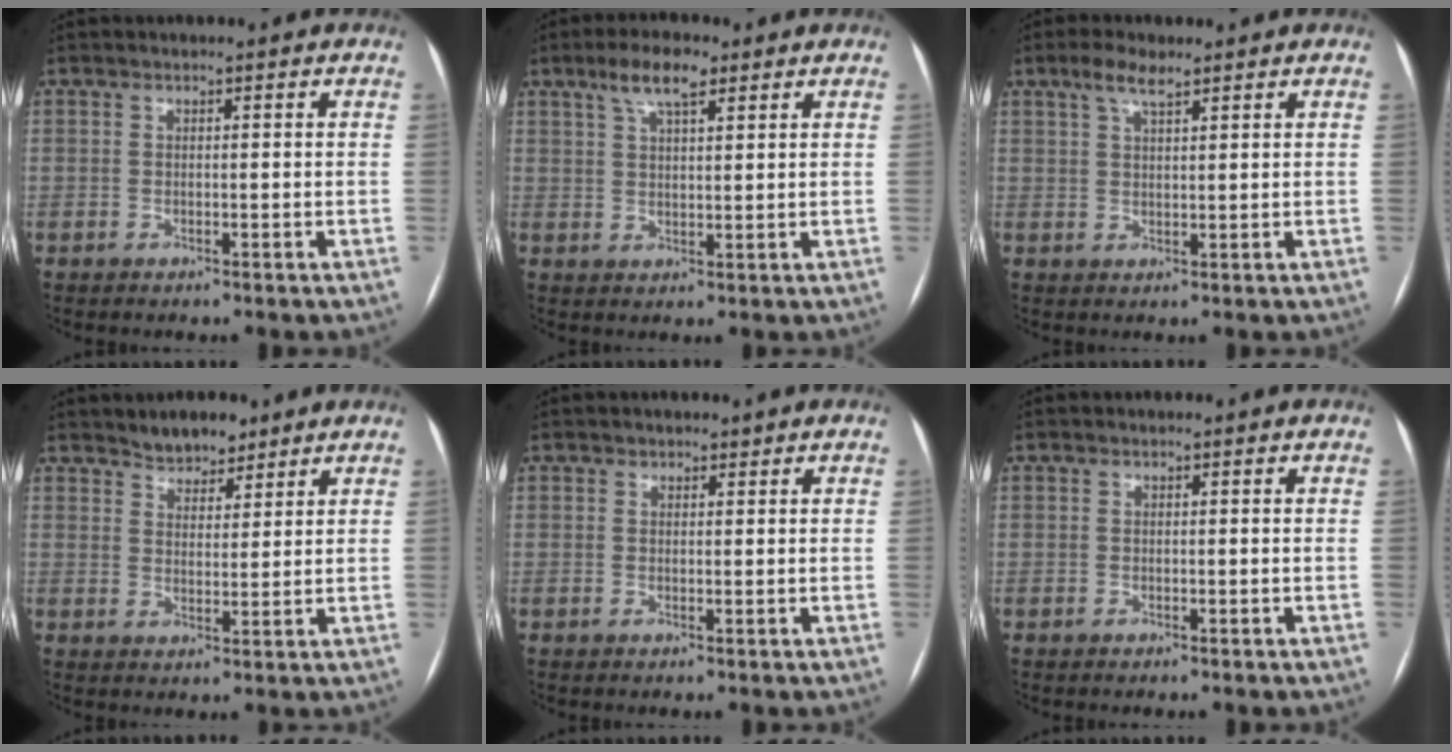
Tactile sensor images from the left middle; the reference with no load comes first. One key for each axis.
{"total": 5.7, "fx": 3.6, "fy": 1.6, "fz": 4.2, "tx": -0.083, "ty": 0.015, "tz": 0.065}
{"total": 3.7, "fx": 2.6, "fy": 0.8, "fz": 2.6, "tx": -0.054, "ty": 0.011, "tz": 0.051}
{"total": 4.7, "fx": 4.0, "fy": 2.1, "fz": 1.4, "tx": -0.021, "ty": 0.004, "tz": 0.070}
{"total": 0.8, "fx": 0.6, "fy": 0.6, "fz": 0.0, "tx": 0.005, "ty": -0.003, "tz": 0.006}
{"total": 0.0}